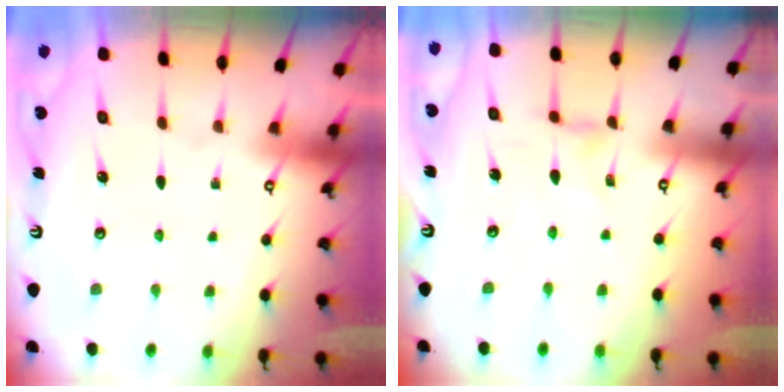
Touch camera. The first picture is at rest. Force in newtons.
{"total": 0.5, "press": 0.5, "slide": 0.2}